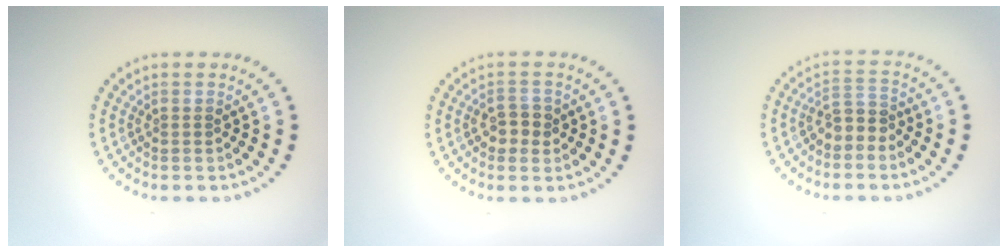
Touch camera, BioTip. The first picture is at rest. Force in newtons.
{"total": 2.2, "press": 2.2, "slide": 0.3}
{"total": 2.4, "press": 2.1, "slide": 1.1}